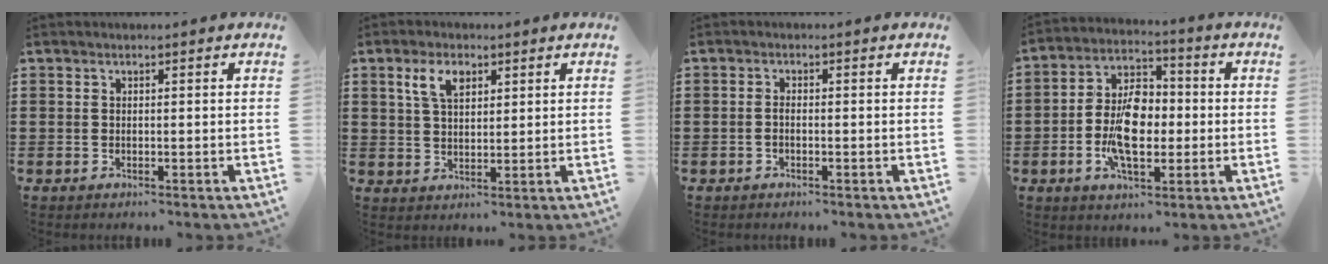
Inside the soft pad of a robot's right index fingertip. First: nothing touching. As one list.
[{"total": 4.6, "force": [2.3, 2.4, 3.1], "torque": [-0.072, 0.012, 0.041]}, {"total": 1.0, "force": [-0.4, 0.3, 0.9], "torque": [-0.020, -0.005, -0.006]}, {"total": 9.1, "force": [-1.4, 5.3, 7.3], "torque": [-0.167, 0.007, -0.032]}]